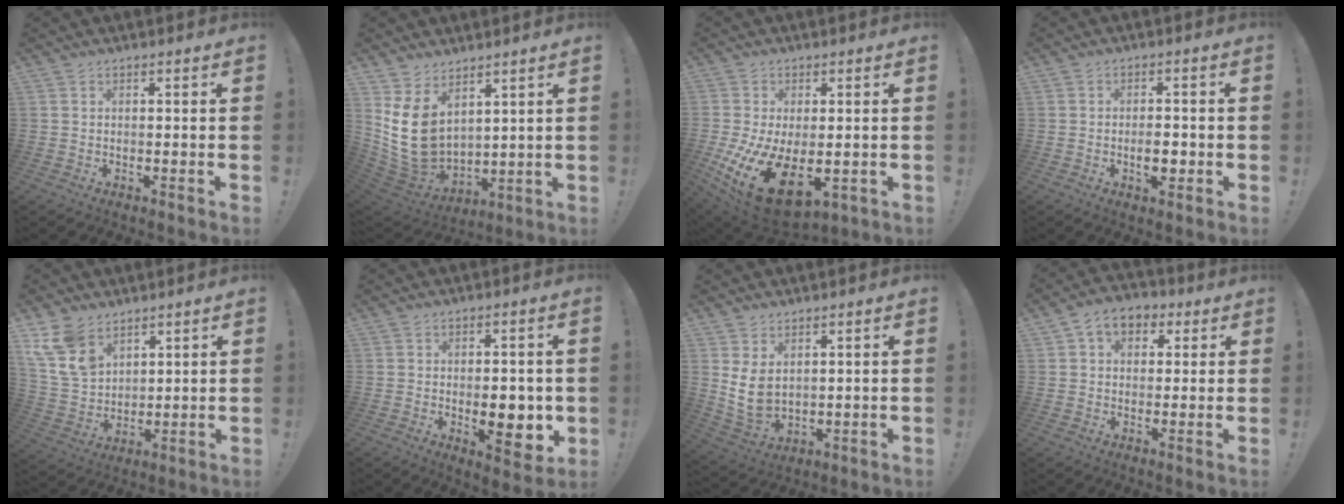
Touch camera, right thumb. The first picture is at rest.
{"total": 13.6, "force": [4.3, 9.5, 8.8], "torque": [-0.189, -0.046, 0.086]}
{"total": 16.5, "force": [-3.5, 8.6, 13.6], "torque": [-0.241, -0.004, -0.043]}
{"total": 4.9, "force": [-1.4, 2.5, 3.9], "torque": [-0.054, 0.003, -0.028]}
{"total": 12.8, "force": [8.2, 8.0, 5.7], "torque": [-0.118, -0.044, 0.165]}
{"total": 9.0, "force": [-0.8, 4.9, 7.5], "torque": [-0.082, -0.001, -0.006]}
{"total": 7.7, "force": [2.8, 5.0, 5.2], "torque": [-0.098, -0.020, 0.056]}
{"total": 7.6, "force": [2.8, 5.7, 4.2], "torque": [-0.062, 0.000, 0.054]}